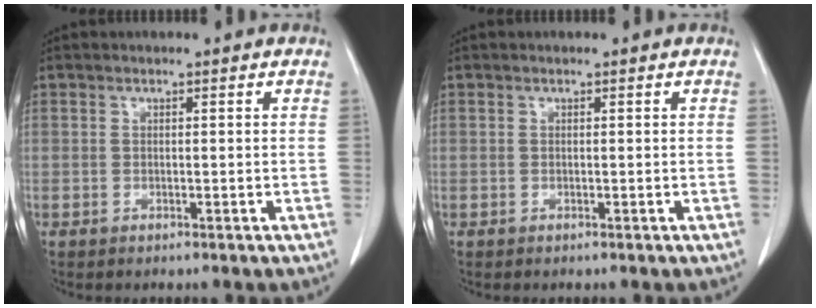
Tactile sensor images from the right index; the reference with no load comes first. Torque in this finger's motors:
{"motor_torque": [0.00, 0.00, 0.01, 0.00]}